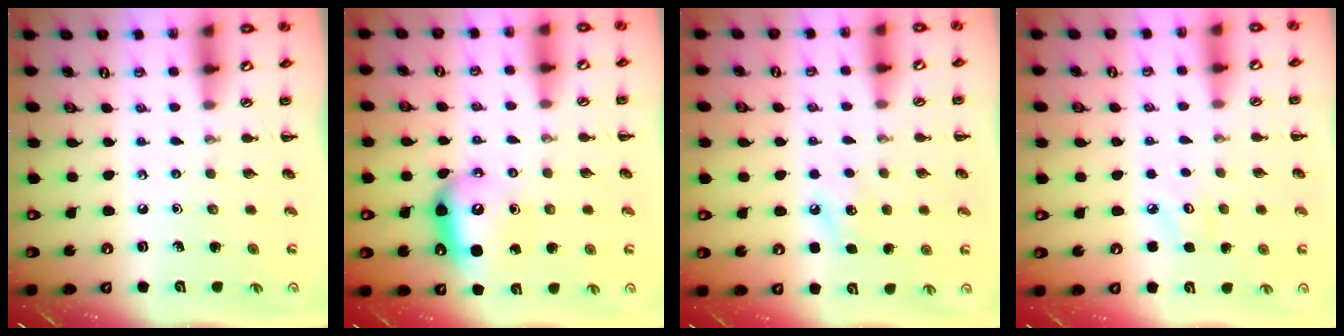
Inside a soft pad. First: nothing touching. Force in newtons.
{"total": 8.6, "press": 8.5, "slide": 0.9}
{"total": 7.6, "press": 7.4, "slide": 1.7}
{"total": 2.9, "press": 2.8, "slide": 0.7}